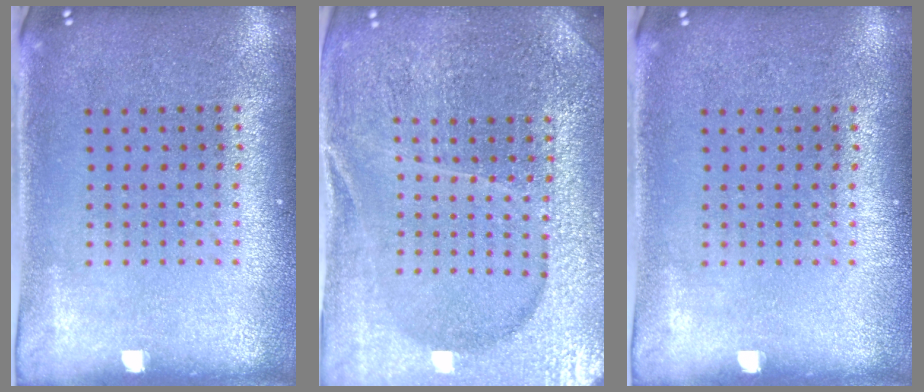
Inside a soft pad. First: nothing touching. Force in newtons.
{"total": 4.9, "press": 4.5, "slide": 1.8}
{"total": 0.0}